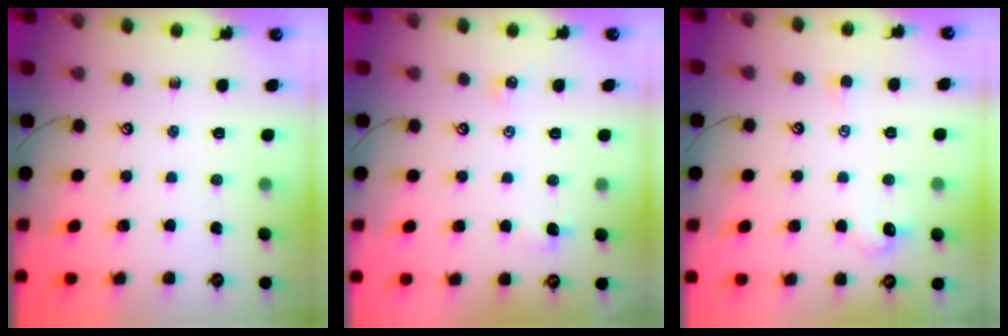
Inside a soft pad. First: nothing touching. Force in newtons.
{"total": 1.4, "press": 1.3, "slide": 0.4}
{"total": 0.9, "press": 0.6, "slide": 0.6}